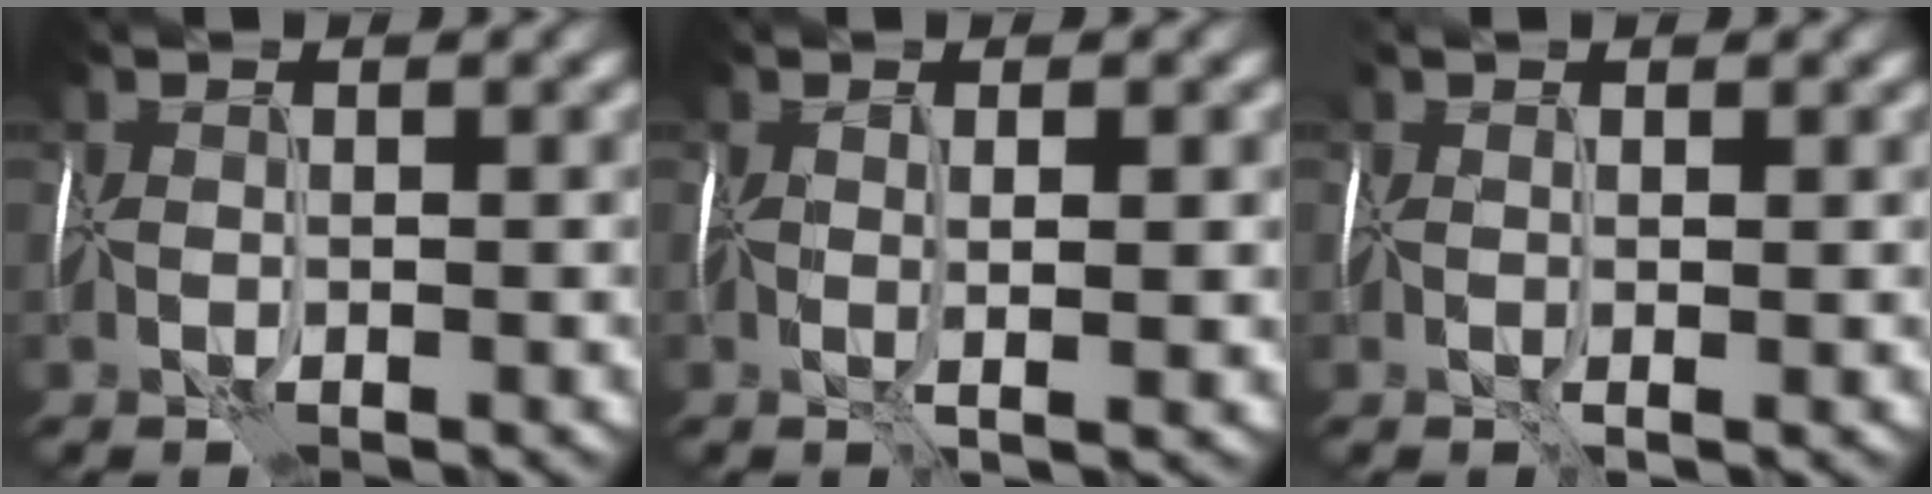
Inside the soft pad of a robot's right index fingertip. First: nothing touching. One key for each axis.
{"total": 1.8, "fx": 0.3, "fy": 0.1, "fz": 1.8, "tx": -0.041, "ty": -0.001, "tz": 0.002}
{"total": 0.6, "fx": 0.3, "fy": 0.0, "fz": 0.5, "tx": -0.012, "ty": -0.001, "tz": 0.004}